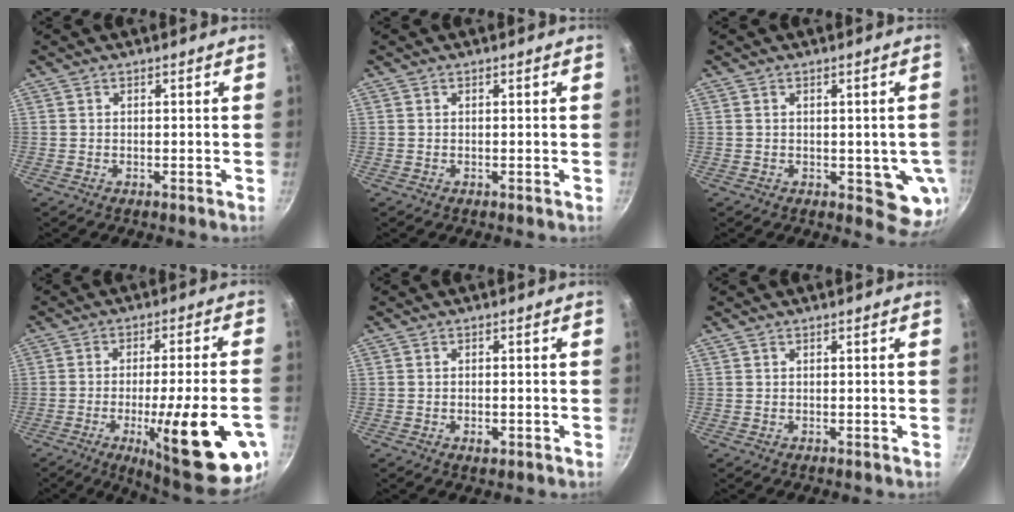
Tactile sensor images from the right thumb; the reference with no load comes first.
{"total": 0.0}
{"total": 7.3, "force": [-0.6, 3.9, 6.1], "torque": [-0.050, -0.007, -0.004]}
{"total": 22.8, "force": [-7.7, 5.0, 20.9], "torque": [-0.264, 0.011, -0.102]}
{"total": 2.0, "force": [-0.8, 1.1, 1.5], "torque": [-0.026, 0.002, -0.013]}
{"total": 0.0}